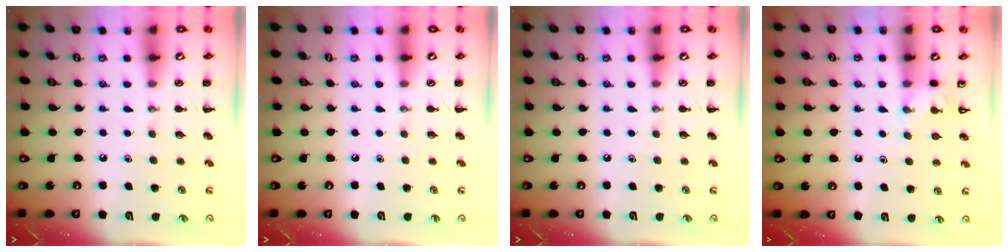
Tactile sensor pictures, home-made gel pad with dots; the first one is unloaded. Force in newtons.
{"total": 0.0}
{"total": 0.0}
{"total": 4.7, "press": 4.4, "slide": 1.6}